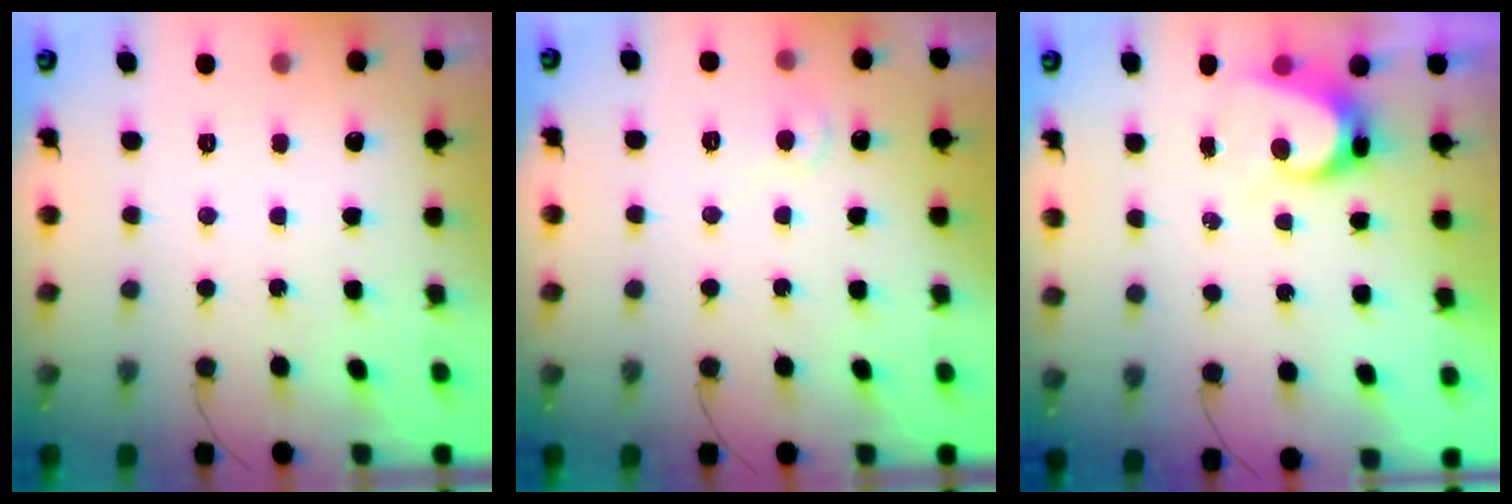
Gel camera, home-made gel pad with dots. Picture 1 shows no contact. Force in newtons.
{"total": 5.3, "press": 5.2, "slide": 0.6}
{"total": 6.1, "press": 6.1, "slide": 0.4}